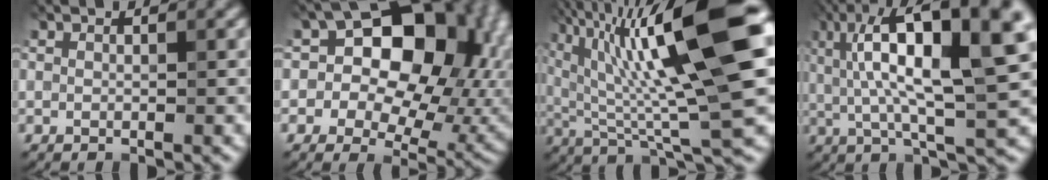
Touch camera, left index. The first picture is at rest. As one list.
[{"total": 13.2, "force": [1.1, 9.8, 8.9], "torque": [-0.077, 0.022, 0.033]}, {"total": 14.6, "force": [4.0, 2.4, 13.8], "torque": [-0.235, 0.023, 0.091]}, {"total": 12.9, "force": [3.1, 3.4, 12.1], "torque": [-0.208, 0.022, 0.072]}]